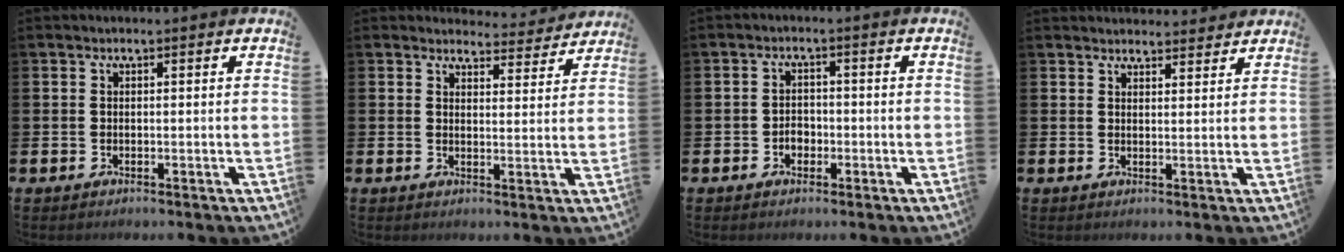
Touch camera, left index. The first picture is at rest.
{"total": 3.8, "force": [3.7, 0.9, 0.0], "torque": [0.010, -0.033, 0.060]}
{"total": 2.1, "force": [-0.8, 1.6, 1.0], "torque": [-0.007, -0.002, -0.021]}
{"total": 2.9, "force": [2.8, 0.4, 0.0], "torque": [0.003, -0.017, 0.050]}